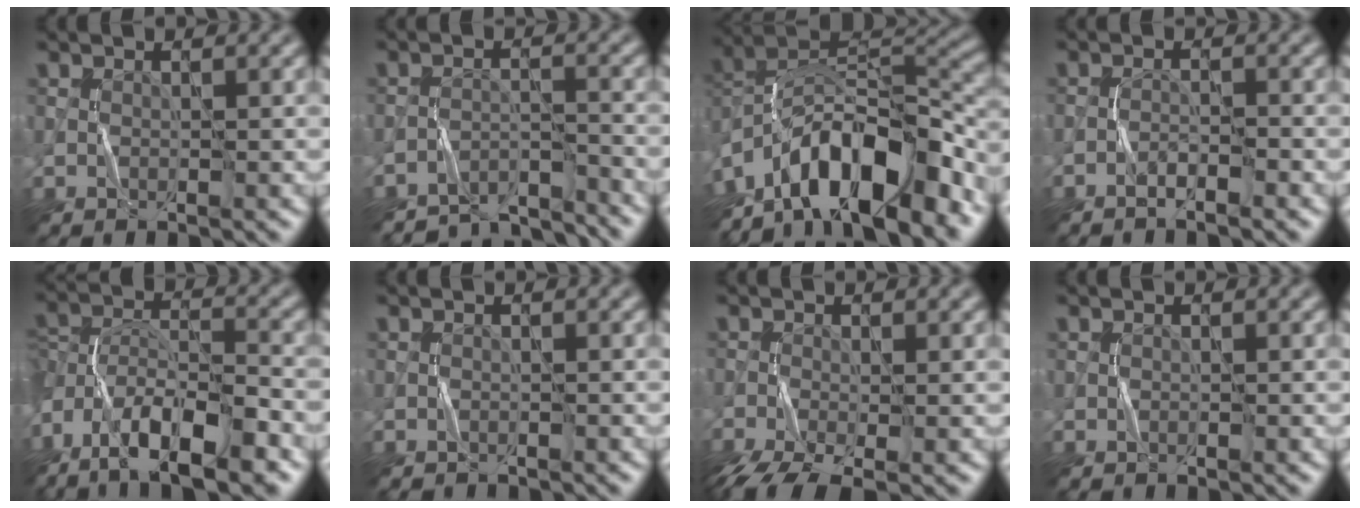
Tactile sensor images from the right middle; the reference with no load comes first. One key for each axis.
{"total": 6.6, "fx": -6.4, "fy": 1.0, "fz": 1.0, "tx": -0.016, "ty": -0.004, "tz": -0.102}
{"total": 12.2, "fx": -8.1, "fy": 4.3, "fz": 8.1, "tx": -0.125, "ty": 0.017, "tz": -0.148}
{"total": 1.7, "fx": -1.4, "fy": 0.1, "fz": 1.0, "tx": -0.023, "ty": 0.006, "tz": -0.028}
{"total": 12.4, "fx": -8.9, "fy": 4.0, "fz": 7.5, "tx": -0.125, "ty": 0.000, "tz": -0.142}
{"total": 0.9, "fx": -0.9, "fy": 0.1, "fz": -0.1, "tx": 0.003, "ty": -0.004, "tz": -0.016}
{"total": 5.0, "fx": -3.4, "fy": 1.6, "fz": 3.3, "tx": -0.067, "ty": -0.017, "tz": -0.070}
{"total": 0.0}